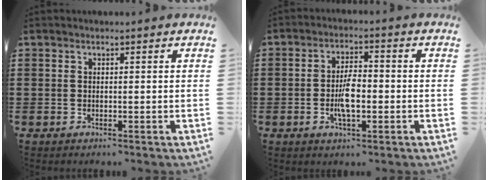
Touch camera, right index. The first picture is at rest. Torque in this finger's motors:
{"motor_torque": [2.14, 0.00, 0.48, 0.10]}